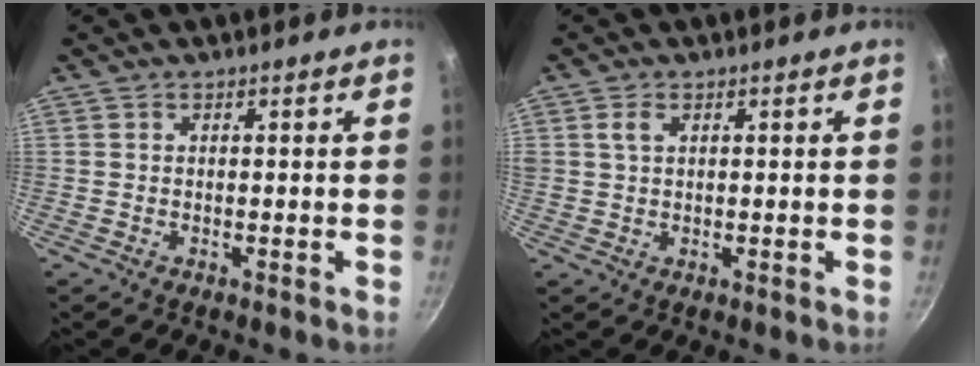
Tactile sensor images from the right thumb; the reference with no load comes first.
{"total": 2.3, "force": [0.8, 1.5, 1.5], "torque": [-0.021, 0.001, 0.016]}